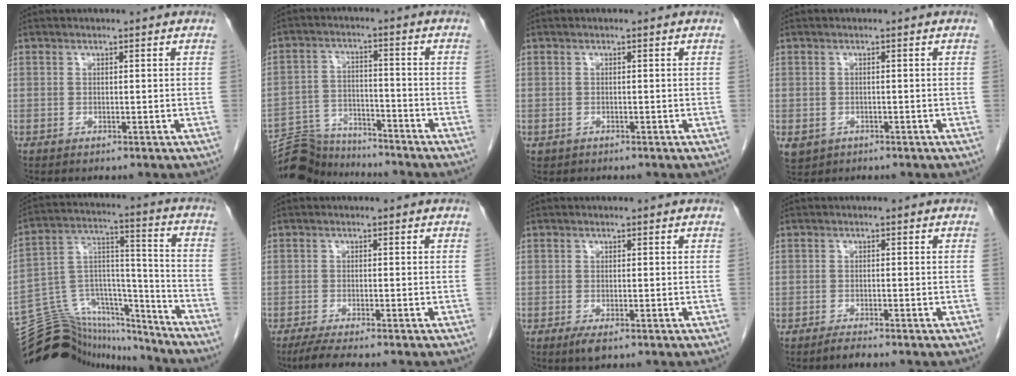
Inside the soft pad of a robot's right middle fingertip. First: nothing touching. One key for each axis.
{"total": 9.7, "fx": -9.5, "fy": 2.0, "fz": -0.1, "tx": -0.002, "ty": 0.023, "tz": -0.165}
{"total": 0.6, "fx": -0.3, "fy": 0.5, "fz": 0.0, "tx": -0.011, "ty": 0.002, "tz": -0.003}
{"total": 4.1, "fx": -2.0, "fy": 3.4, "fz": 1.1, "tx": -0.024, "ty": -0.002, "tz": -0.027}
{"total": 20.5, "fx": -19.0, "fy": 6.5, "fz": 4.2, "tx": -0.089, "ty": 0.065, "tz": -0.301}
{"total": 4.7, "fx": -3.8, "fy": 0.1, "fz": 2.8, "tx": -0.048, "ty": -0.011, "tz": -0.062}
{"total": 1.9, "fx": -1.1, "fy": 0.5, "fz": 1.4, "tx": -0.029, "ty": -0.005, "tz": -0.016}
{"total": 1.4, "fx": -1.3, "fy": 0.0, "fz": 0.6, "tx": -0.017, "ty": -0.005, "tz": -0.022}